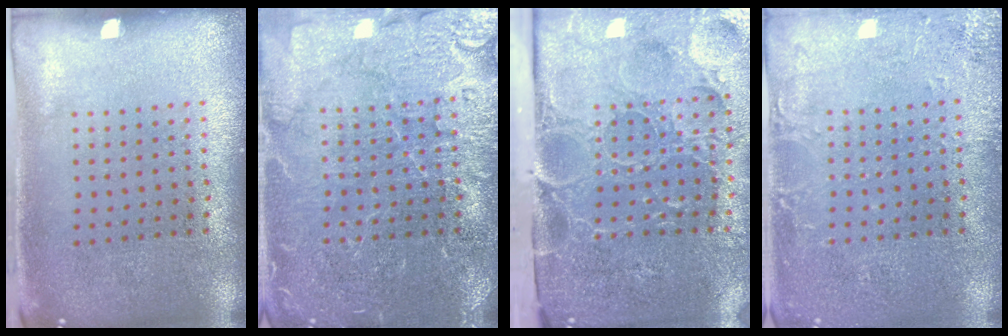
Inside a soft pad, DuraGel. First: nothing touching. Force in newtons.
{"total": 6.1, "press": 6.1, "slide": 0.9}
{"total": 5.3, "press": 4.2, "slide": 3.2}
{"total": 2.5, "press": 2.5, "slide": 0.3}